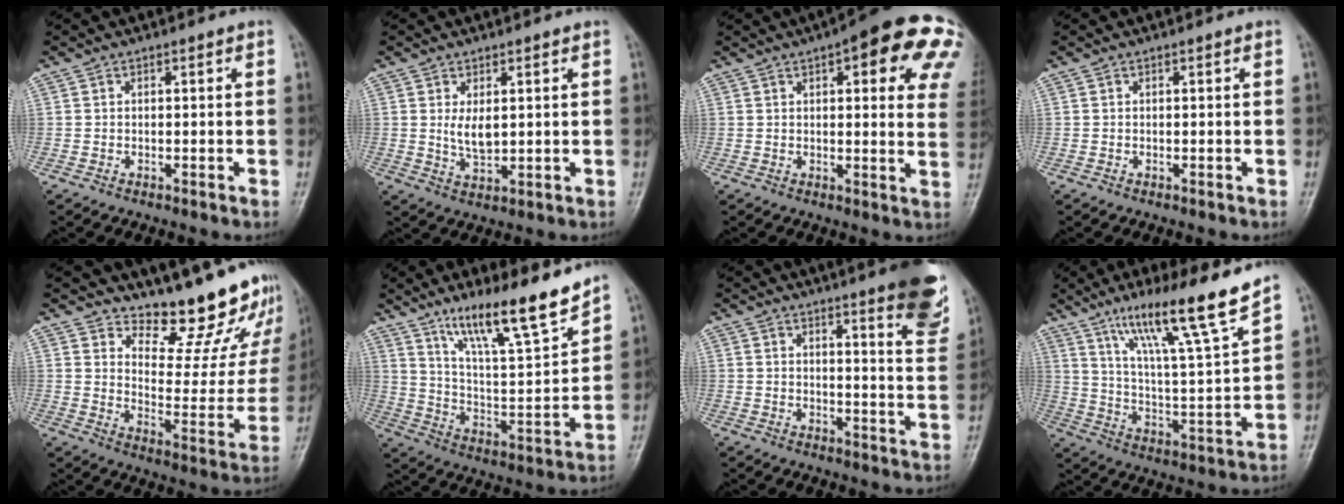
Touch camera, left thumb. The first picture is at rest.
{"total": 4.0, "force": [0.9, 2.0, 3.3], "torque": [-0.055, -0.013, 0.023]}
{"total": 20.4, "force": [9.3, 6.7, 16.9], "torque": [-0.179, -0.008, 0.098]}
{"total": 0.0}
{"total": 18.0, "force": [16.2, 5.4, 5.7], "torque": [-0.021, -0.153, 0.204]}
{"total": 16.3, "force": [12.3, 2.2, 10.4], "torque": [-0.155, -0.078, 0.219]}
{"total": 12.3, "force": [8.1, 2.0, 9.1], "torque": [-0.089, -0.048, 0.092]}
{"total": 16.9, "force": [11.9, 0.1, 12.0], "torque": [-0.187, -0.065, 0.202]}